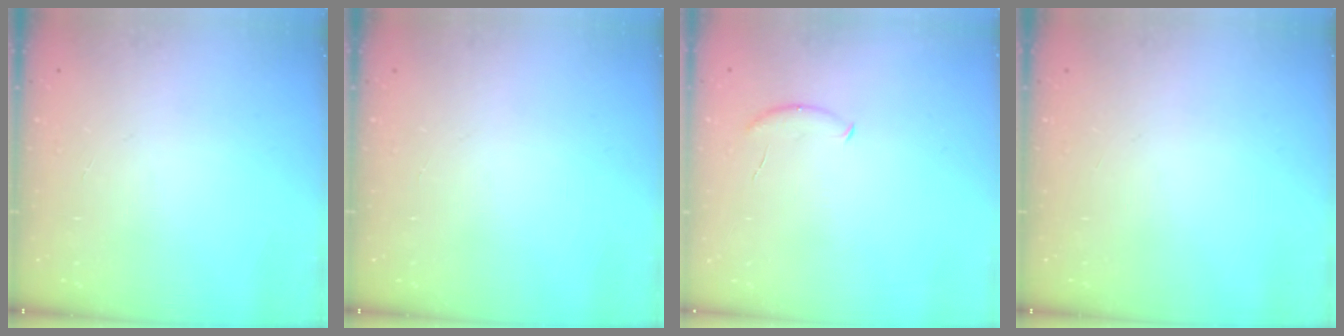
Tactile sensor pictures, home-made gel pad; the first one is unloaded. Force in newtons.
{"total": 0.0}
{"total": 6.7, "press": 6.7, "slide": 0.9}
{"total": 0.0}